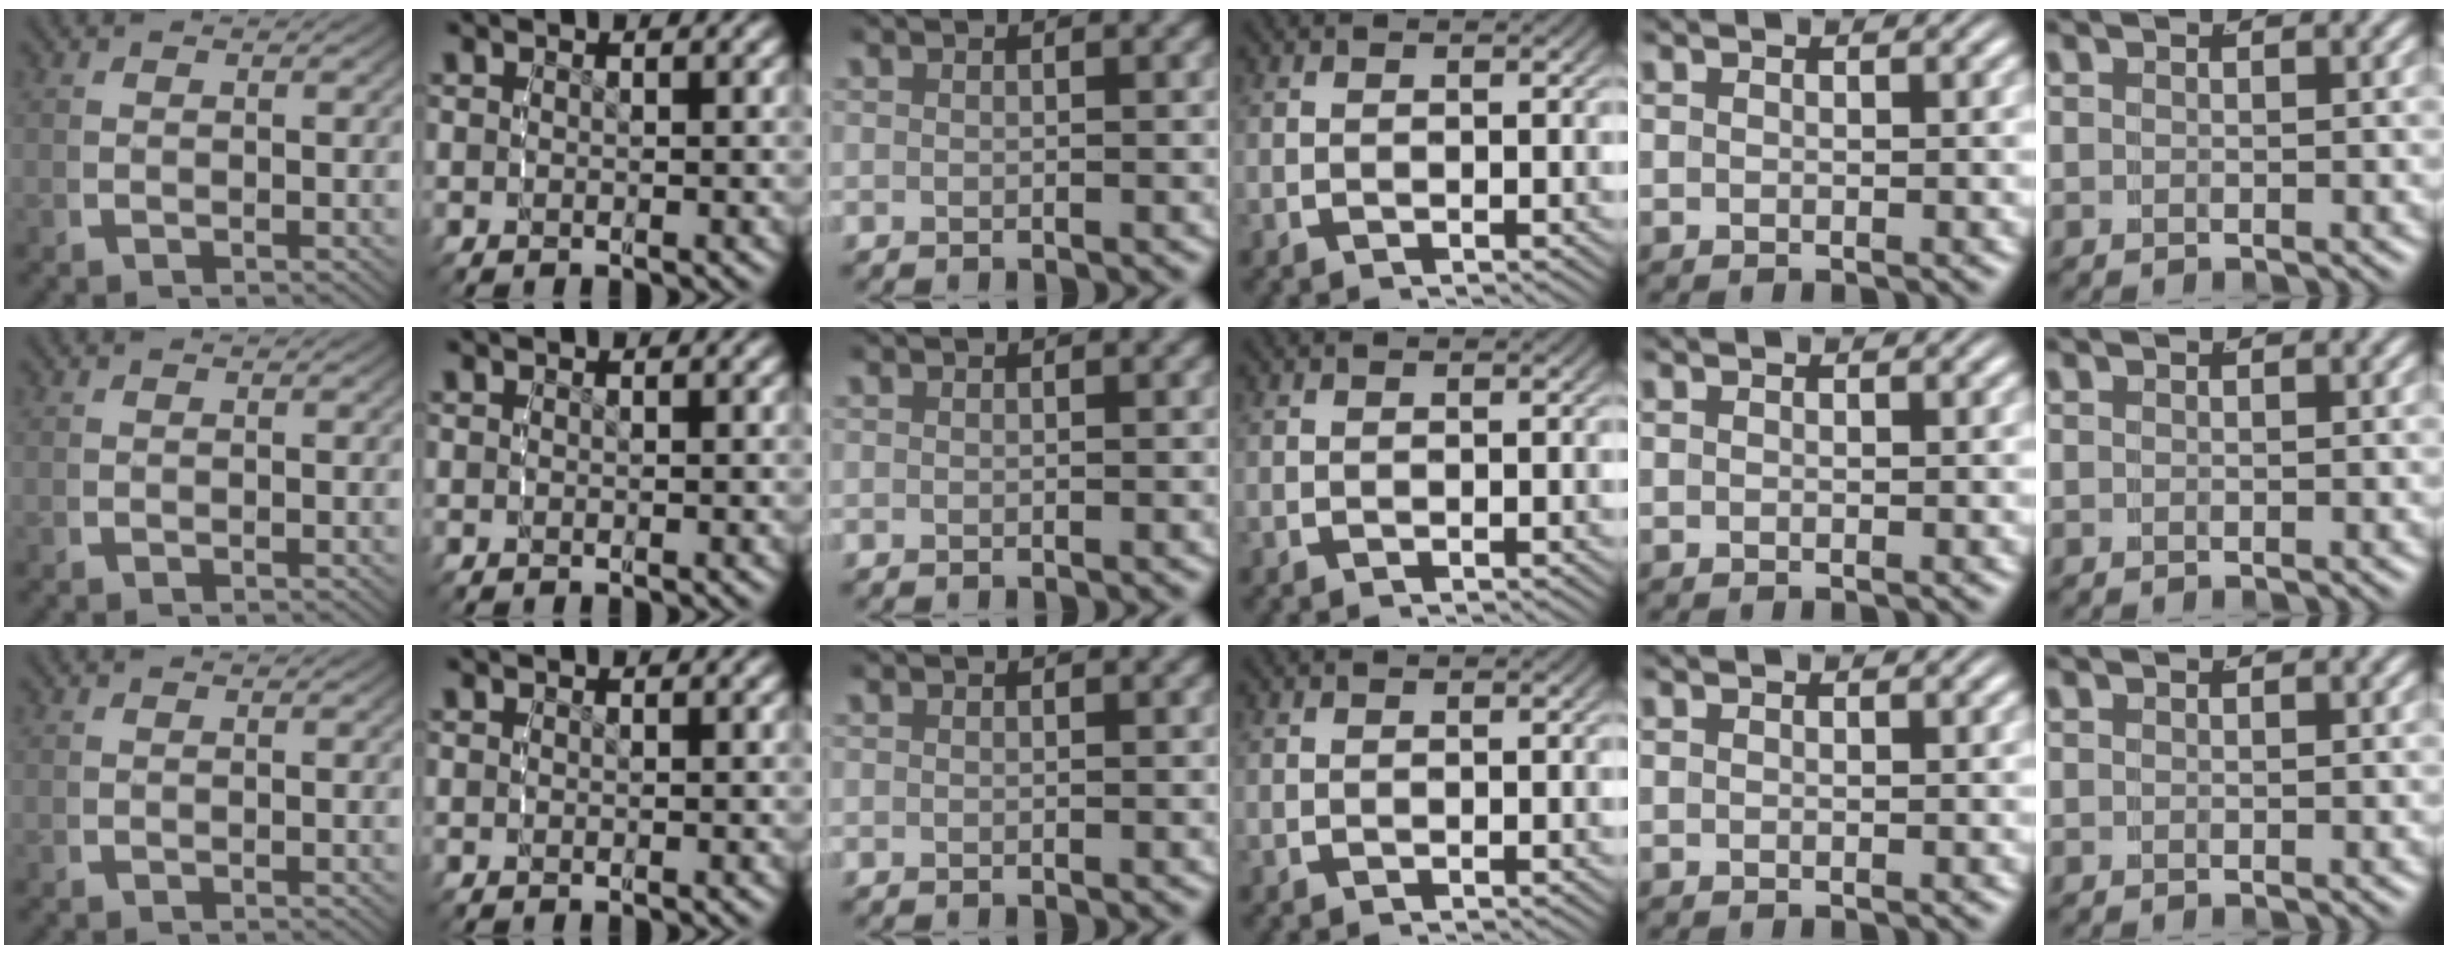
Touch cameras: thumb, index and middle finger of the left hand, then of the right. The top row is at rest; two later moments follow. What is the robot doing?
{"motion": "reach", "object": "paper towel"}